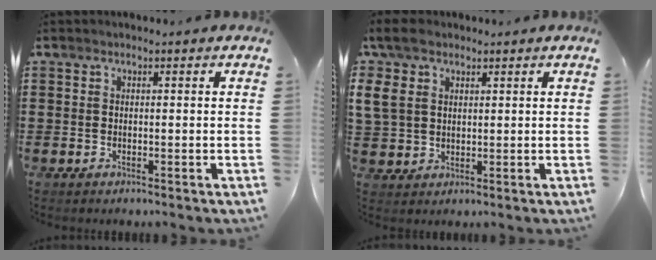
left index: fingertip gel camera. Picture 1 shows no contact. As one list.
[{"total": 6.4, "force": [3.0, 4.7, 3.1], "torque": [-0.093, 0.015, 0.055]}]